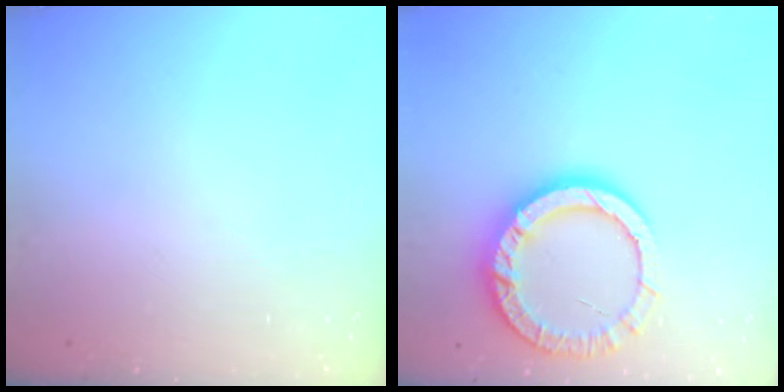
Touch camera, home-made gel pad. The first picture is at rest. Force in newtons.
{"total": 14.2, "press": 14.1, "slide": 1.4}